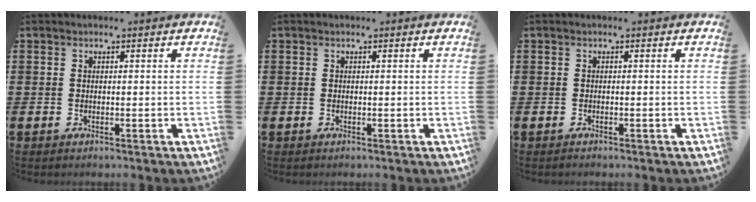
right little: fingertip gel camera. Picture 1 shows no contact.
{"total": 0.0}
{"total": 0.0}